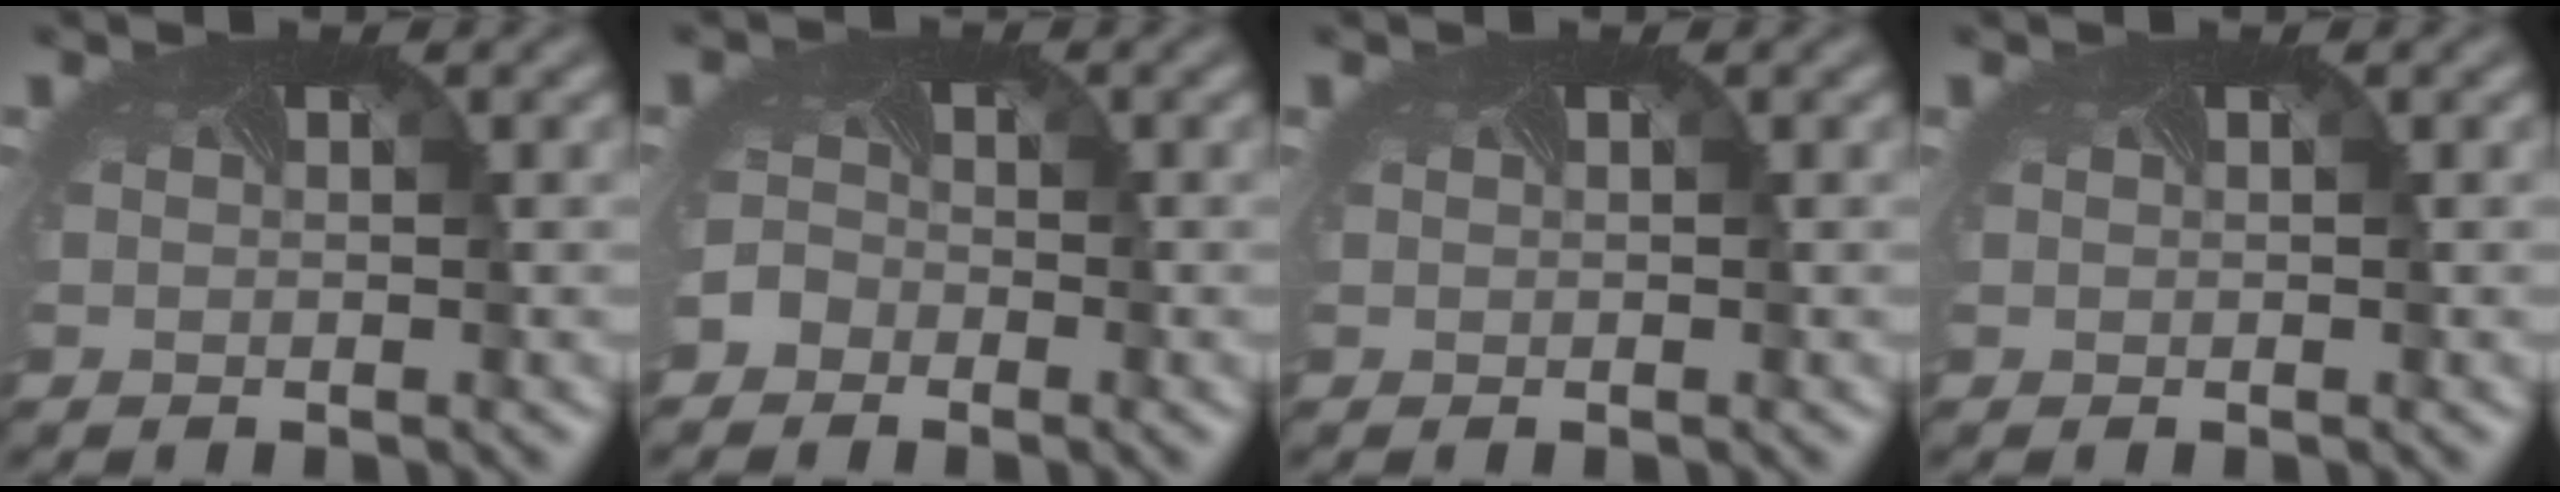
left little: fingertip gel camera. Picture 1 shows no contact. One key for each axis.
{"total": 2.5, "fx": -2.0, "fy": 1.5, "fz": 0.1, "tx": -0.001, "ty": -0.007, "tz": -0.036}
{"total": 0.0}
{"total": 0.0}